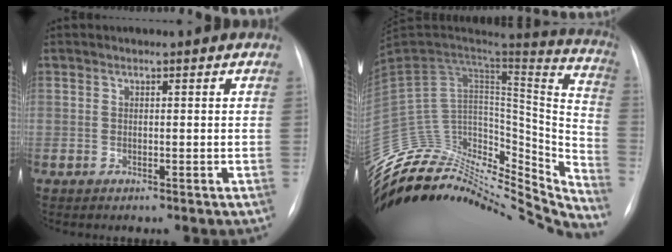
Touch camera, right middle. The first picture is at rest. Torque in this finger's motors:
{"motor_torque": [-0.36, -1.58, -0.03, -0.04]}